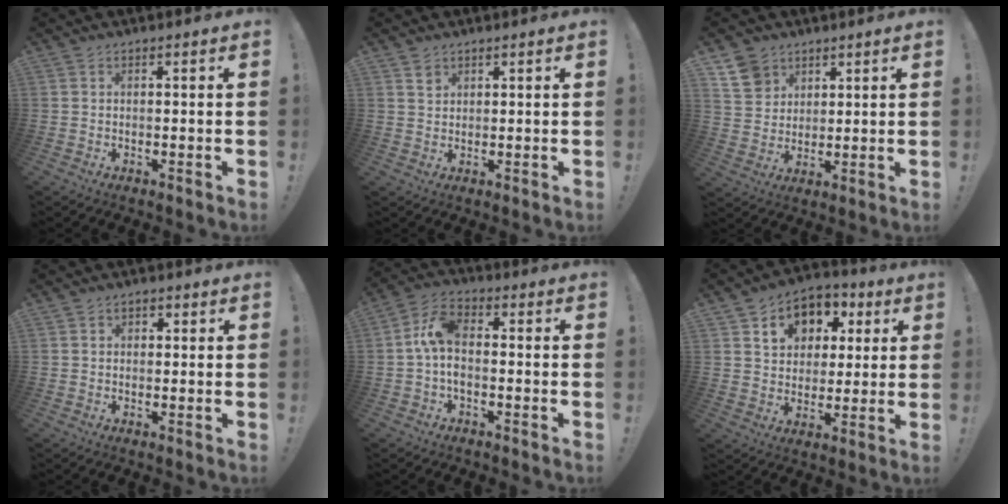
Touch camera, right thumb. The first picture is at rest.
{"total": 2.3, "force": [1.5, 1.6, 0.5], "torque": [0.009, -0.011, 0.026]}
{"total": 8.4, "force": [5.3, 6.4, 1.4], "torque": [-0.020, -0.035, 0.106]}
{"total": 1.5, "force": [0.0, 1.4, 0.8], "torque": [0.000, 0.000, -0.004]}
{"total": 8.1, "force": [-0.8, 4.9, 6.4], "torque": [-0.135, 0.009, -0.009]}
{"total": 11.3, "force": [4.6, 9.2, 4.8], "torque": [-0.066, -0.021, 0.088]}